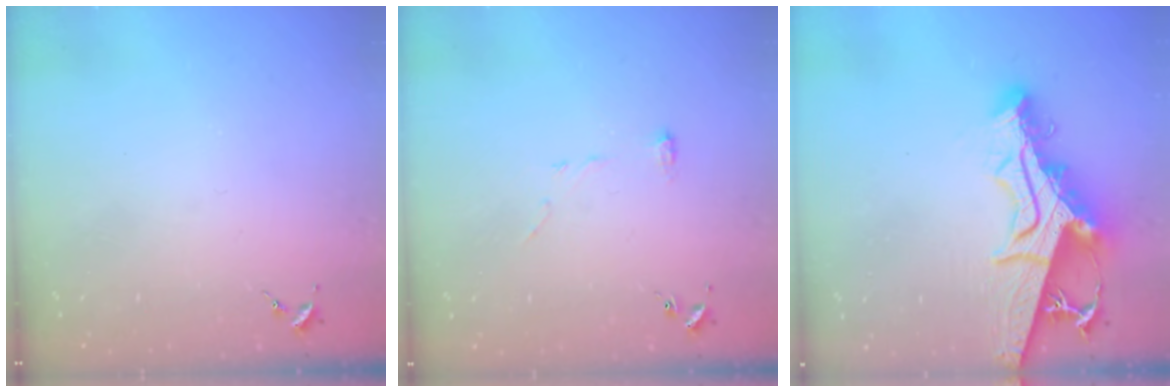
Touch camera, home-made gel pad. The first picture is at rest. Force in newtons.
{"total": 6.4, "press": 6.4, "slide": 0.3}
{"total": 17.0, "press": 16.9, "slide": 1.2}